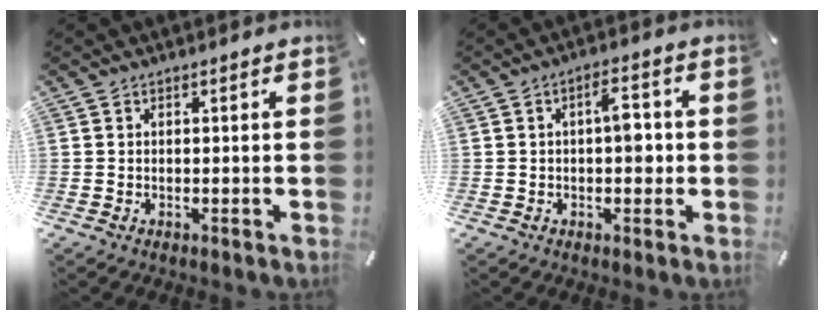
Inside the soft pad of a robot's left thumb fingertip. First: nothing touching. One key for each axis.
{"total": 5.6, "fx": 0.1, "fy": 2.8, "fz": 4.9, "tx": -0.066, "ty": 0.004, "tz": -0.004}